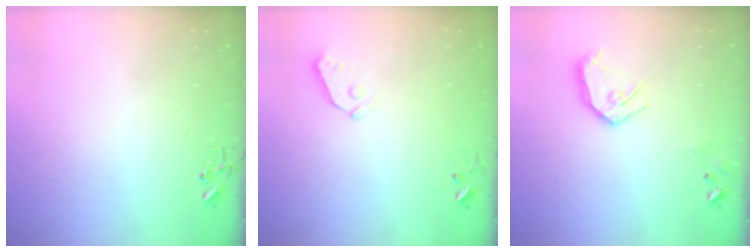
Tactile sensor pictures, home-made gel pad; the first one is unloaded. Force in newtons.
{"total": 3.8, "press": 3.8, "slide": 0.3}
{"total": 11.7, "press": 11.6, "slide": 1.2}